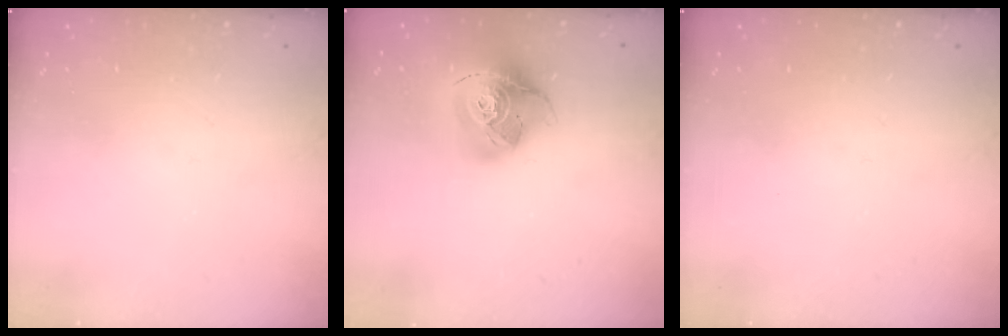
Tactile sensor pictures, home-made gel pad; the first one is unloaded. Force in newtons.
{"total": 18.0, "press": 17.9, "slide": 1.9}
{"total": 0.0}